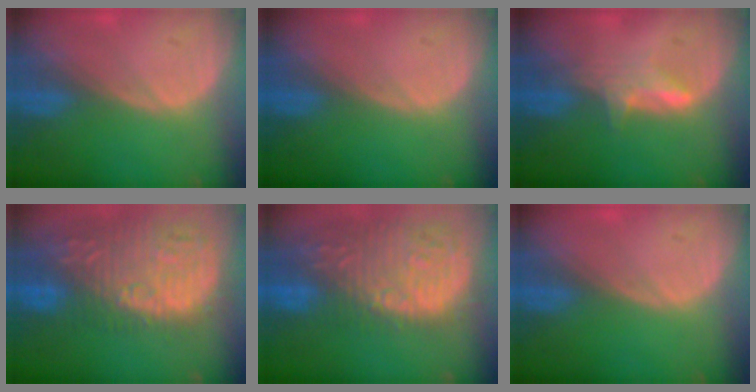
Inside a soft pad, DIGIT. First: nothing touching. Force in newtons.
{"total": 0.0}
{"total": 2.9, "press": 2.9, "slide": 0.4}
{"total": 15.8, "press": 13.2, "slide": 8.8}
{"total": 15.7, "press": 12.9, "slide": 9.0}
{"total": 0.0}